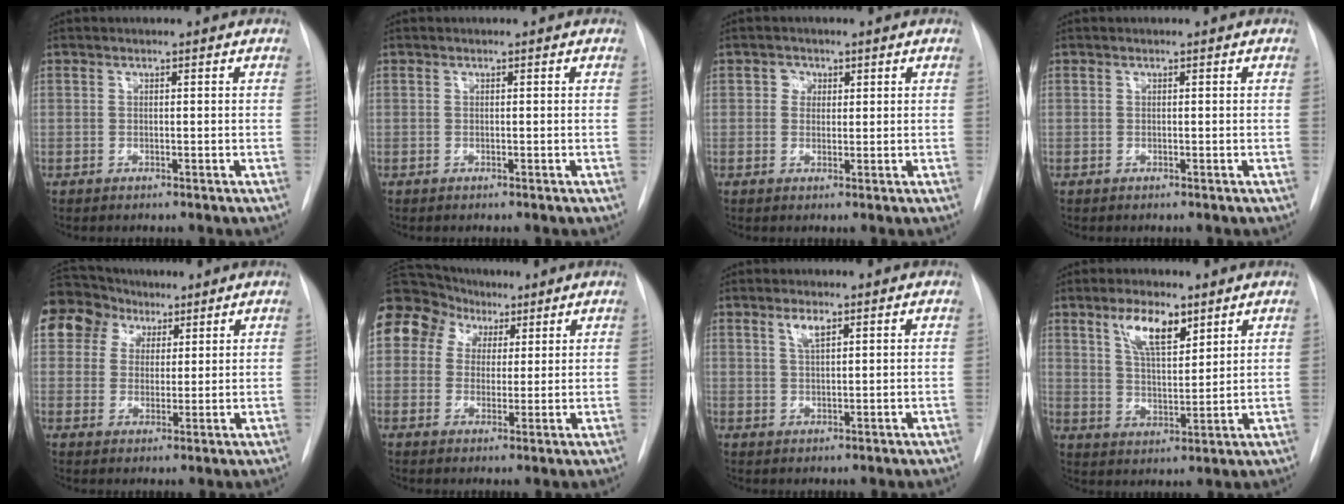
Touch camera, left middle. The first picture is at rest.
{"total": 0.0}
{"total": 1.8, "force": [0.7, 1.6, 0.5], "torque": [-0.005, 0.003, 0.008]}
{"total": 0.0}
{"total": 13.8, "force": [7.7, 10.7, 4.1], "torque": [-0.114, 0.064, 0.148]}
{"total": 17.3, "force": [7.4, 14.0, 6.7], "torque": [-0.196, 0.093, 0.142]}
{"total": 2.6, "force": [1.5, 0.7, 2.0], "torque": [-0.043, 0.001, 0.030]}
{"total": 7.7, "force": [4.6, 2.5, 5.6], "torque": [-0.108, 0.002, 0.085]}